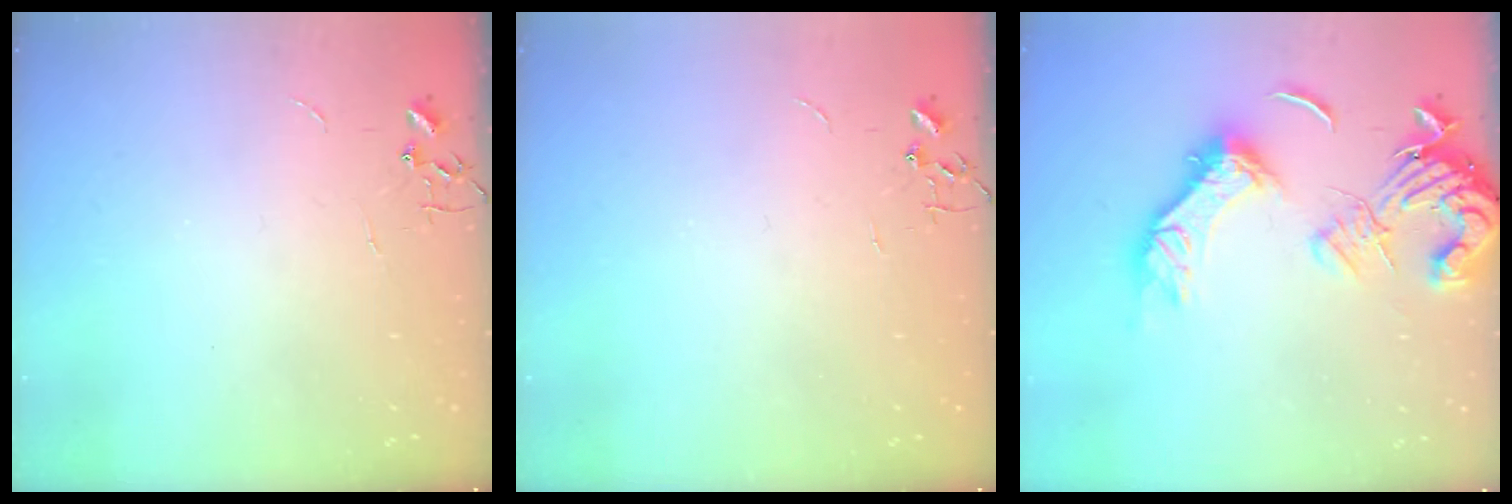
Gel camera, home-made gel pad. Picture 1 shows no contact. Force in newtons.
{"total": 0.0}
{"total": 17.9, "press": 17.8, "slide": 2.3}